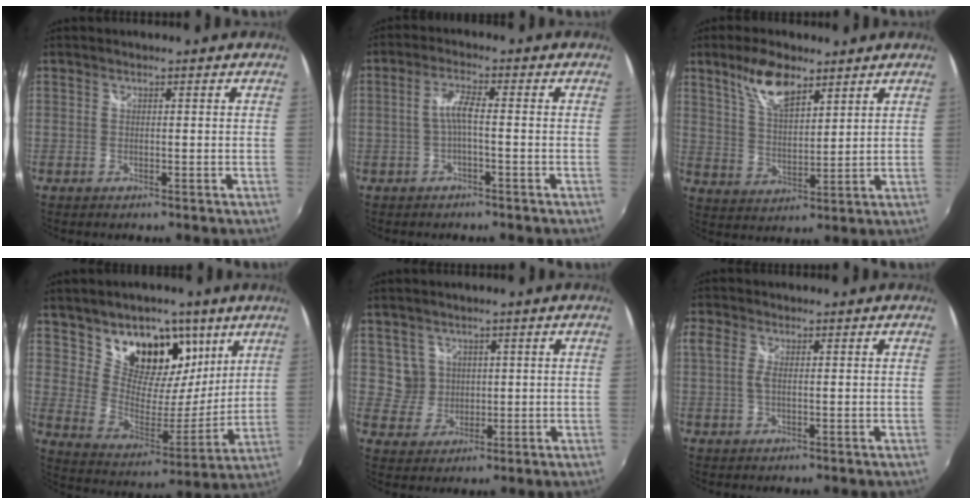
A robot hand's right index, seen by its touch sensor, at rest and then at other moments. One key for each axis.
{"total": 3.4, "fx": -1.1, "fy": 0.3, "fz": 3.2, "tx": -0.069, "ty": 0.006, "tz": -0.020}
{"total": 9.1, "fx": 5.9, "fy": 3.6, "fz": 5.9, "tx": -0.111, "ty": 0.011, "tz": 0.116}
{"total": 17.6, "fx": 9.9, "fy": 11.5, "fz": 8.9, "tx": -0.156, "ty": -0.003, "tz": 0.175}
{"total": 4.6, "fx": 1.8, "fy": 4.3, "fz": 0.2, "tx": 0.000, "ty": 0.009, "tz": 0.039}
{"total": 2.5, "fx": 0.2, "fy": 1.2, "fz": 2.3, "tx": -0.049, "ty": 0.001, "tz": 0.000}